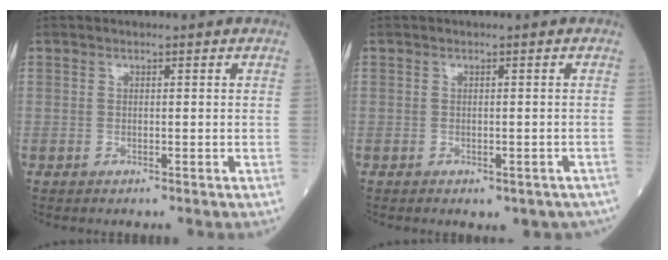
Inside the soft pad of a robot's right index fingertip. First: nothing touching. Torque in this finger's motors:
{"motor_torque": [0.38, -0.43, -0.03, -0.01]}